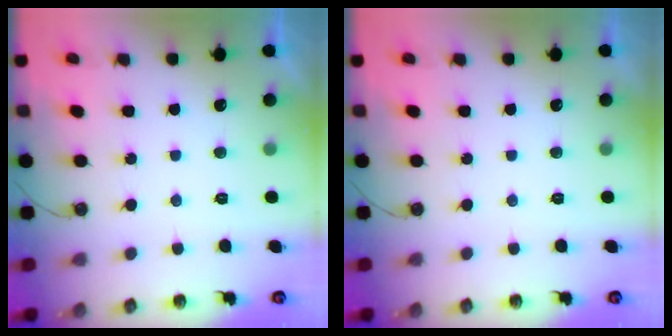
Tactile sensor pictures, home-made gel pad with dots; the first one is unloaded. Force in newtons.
{"total": 0.0}